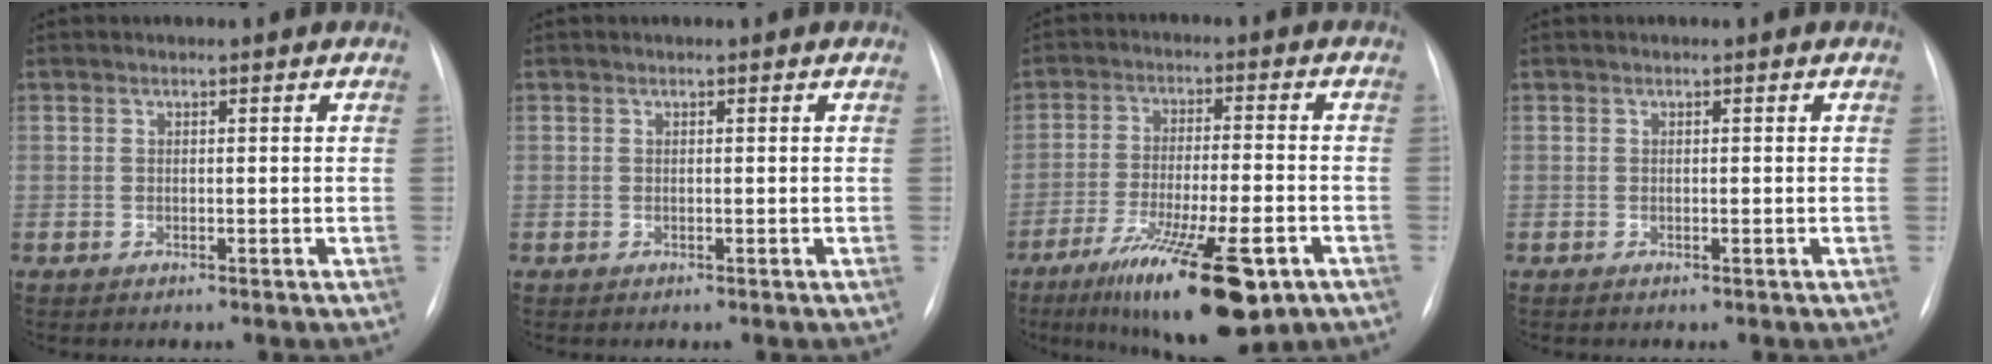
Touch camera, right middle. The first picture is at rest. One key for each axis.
{"total": 0.0}
{"total": 17.2, "fx": -9.7, "fy": 3.4, "fz": 13.8, "tx": -0.209, "ty": -0.030, "tz": -0.151}
{"total": 0.0}